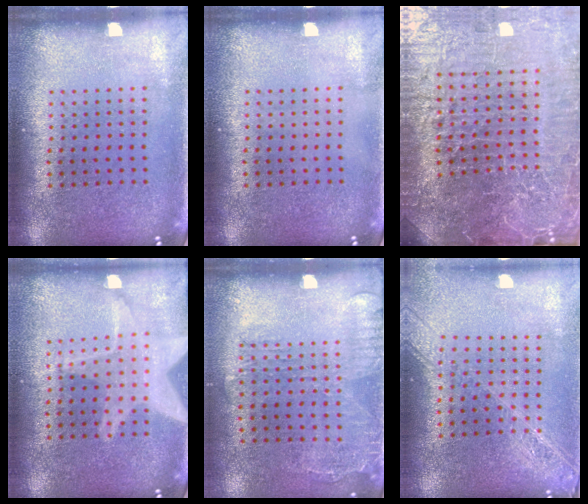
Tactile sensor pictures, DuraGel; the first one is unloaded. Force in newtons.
{"total": 0.0}
{"total": 6.8, "press": 6.1, "slide": 3.1}
{"total": 1.9, "press": 1.9, "slide": 0.2}
{"total": 1.7, "press": 1.2, "slide": 1.1}
{"total": 2.1, "press": 1.8, "slide": 1.0}